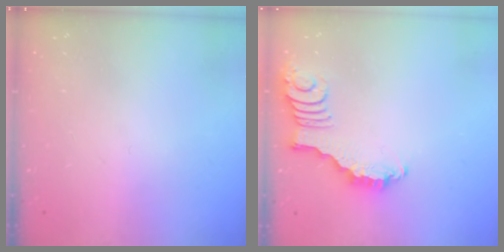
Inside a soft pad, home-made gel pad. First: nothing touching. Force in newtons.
{"total": 2.6, "press": 2.6, "slide": 0.3}